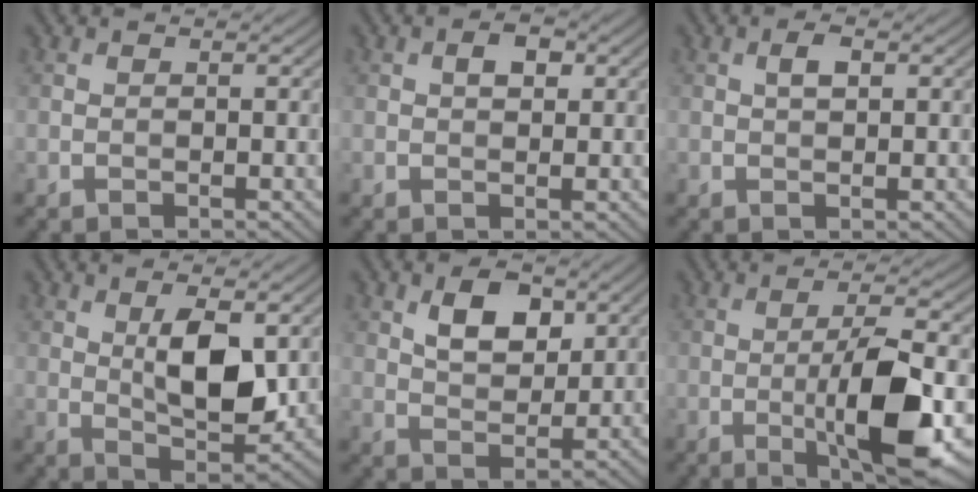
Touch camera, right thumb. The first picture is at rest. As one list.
[{"total": 2.2, "force": [0.6, 1.3, 1.6], "torque": [-0.025, 0.002, 0.007]}, {"total": 1.8, "force": [0.5, 0.8, 1.6], "torque": [-0.030, 0.002, 0.007]}, {"total": 7.7, "force": [1.6, 3.2, 6.8], "torque": [-0.122, -0.006, 0.032]}, {"total": 6.0, "force": [2.8, 3.4, 4.1], "torque": [-0.071, -0.004, 0.048]}, {"total": 10.3, "force": [-2.4, 2.1, 9.7], "torque": [-0.156, 0.000, -0.042]}]